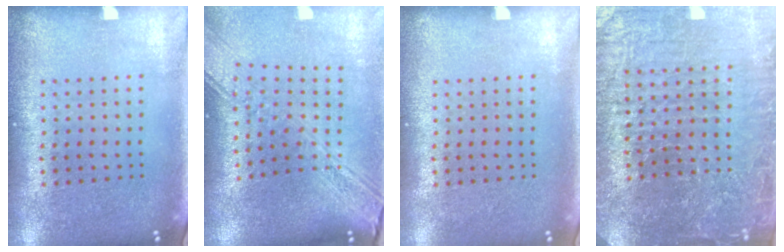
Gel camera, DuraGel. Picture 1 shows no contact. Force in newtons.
{"total": 2.9, "press": 2.2, "slide": 1.9}
{"total": 0.0}
{"total": 5.5, "press": 5.0, "slide": 2.4}